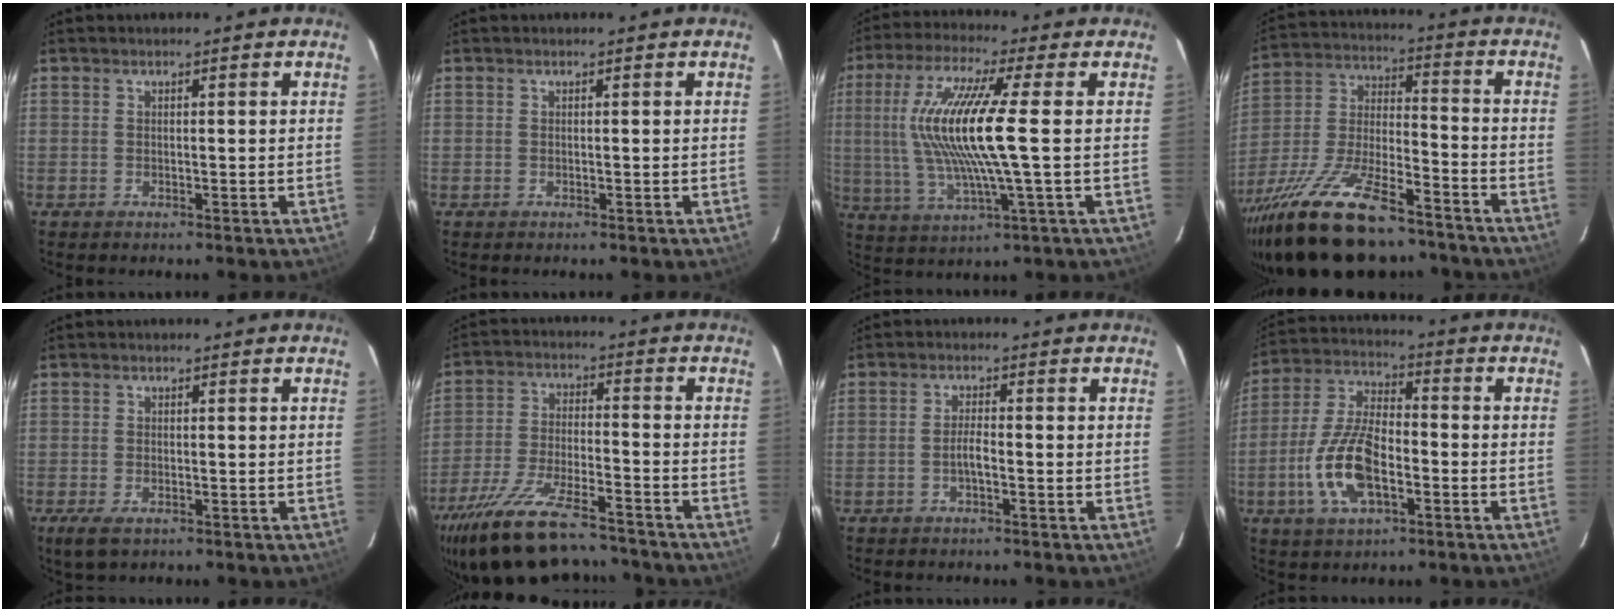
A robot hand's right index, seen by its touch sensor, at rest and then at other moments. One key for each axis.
{"total": 0.0}
{"total": 15.5, "fx": 1.1, "fy": 1.3, "fz": 15.4, "tx": -0.302, "ty": -0.002, "tz": 0.024}
{"total": 24.8, "fx": -18.1, "fy": 8.0, "fz": 14.9, "tx": -0.296, "ty": -0.030, "tz": -0.301}
{"total": 3.6, "fx": -1.9, "fy": 1.9, "fz": 2.5, "tx": -0.052, "ty": -0.012, "tz": -0.031}
{"total": 22.2, "fx": -18.5, "fy": 5.8, "fz": 10.8, "tx": -0.221, "ty": -0.039, "tz": -0.294}
{"total": 2.2, "fx": -1.0, "fy": 0.4, "fz": 2.0, "tx": -0.039, "ty": 0.002, "tz": -0.019}
{"total": 13.4, "fx": -4.4, "fy": 6.1, "fz": 11.1, "tx": -0.240, "ty": 0.002, "tz": -0.083}